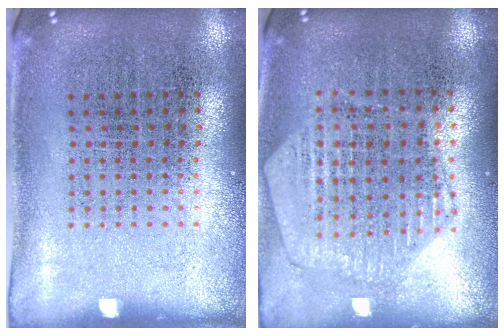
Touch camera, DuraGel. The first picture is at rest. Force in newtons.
{"total": 1.2, "press": 1.2, "slide": 0.1}